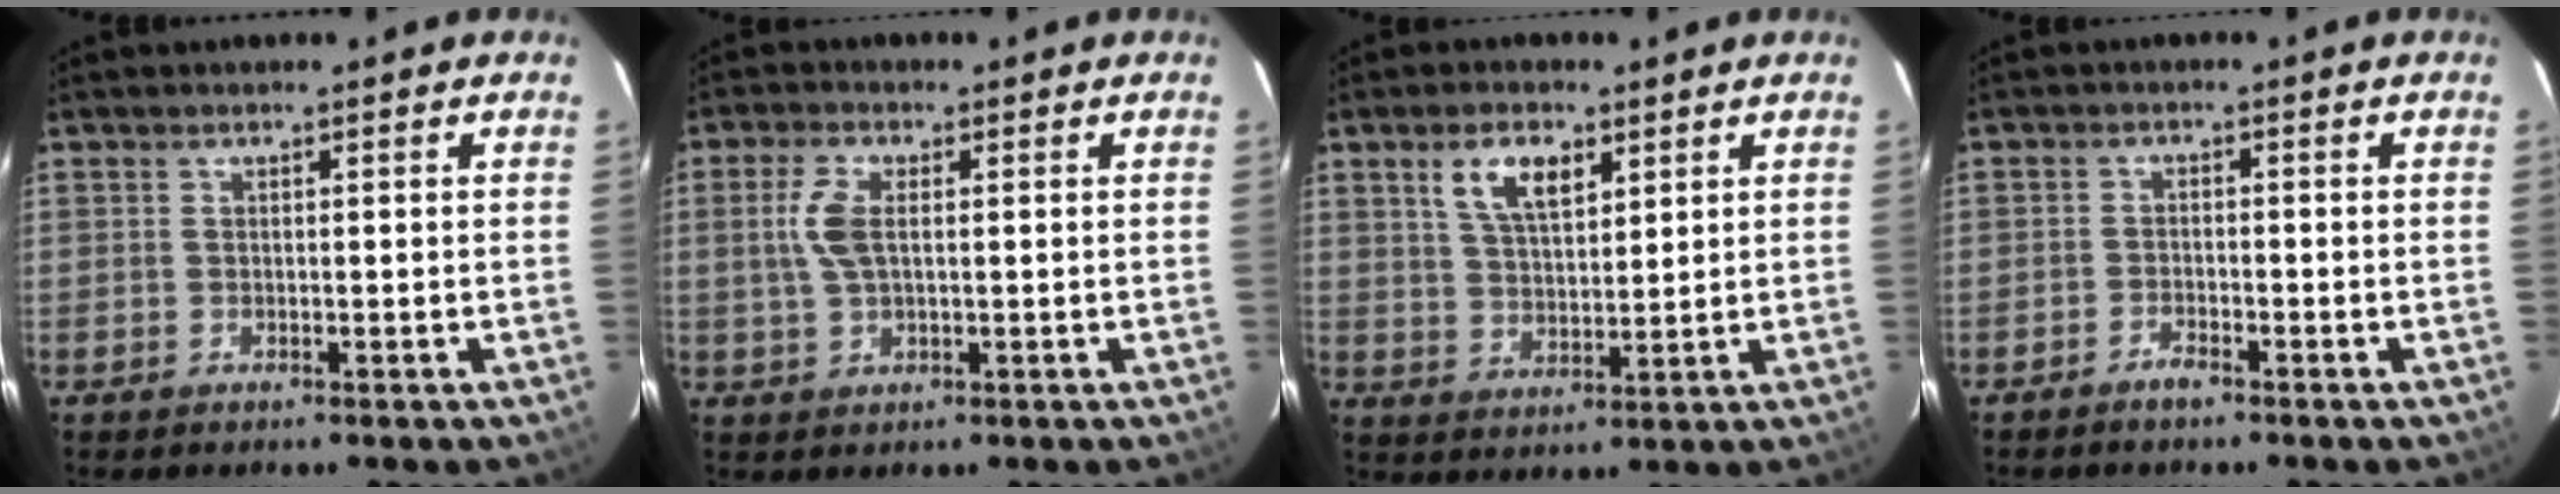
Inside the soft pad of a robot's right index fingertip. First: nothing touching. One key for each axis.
{"total": 5.7, "fx": 0.9, "fy": 2.7, "fz": 4.9, "tx": -0.106, "ty": 0.006, "tz": 0.020}
{"total": 7.3, "fx": 3.8, "fy": 3.4, "fz": 5.3, "tx": -0.100, "ty": 0.010, "tz": 0.074}
{"total": 1.9, "fx": -1.7, "fy": 0.5, "fz": 0.7, "tx": -0.023, "ty": 0.001, "tz": -0.035}